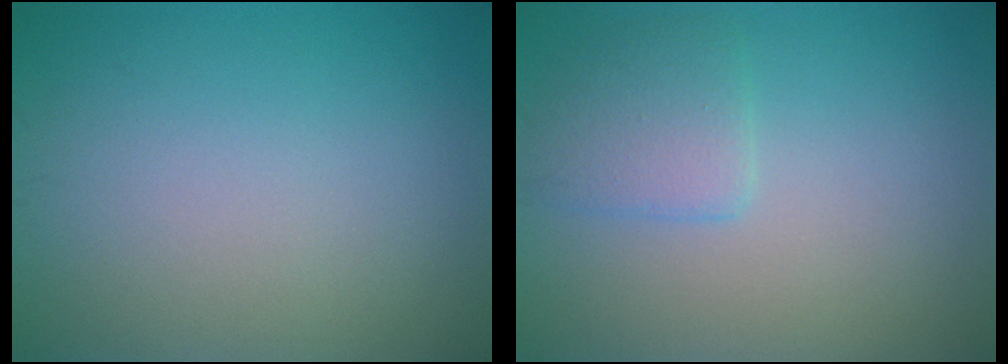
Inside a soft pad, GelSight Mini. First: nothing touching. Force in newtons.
{"total": 2.6, "press": 2.6, "slide": 0.1}